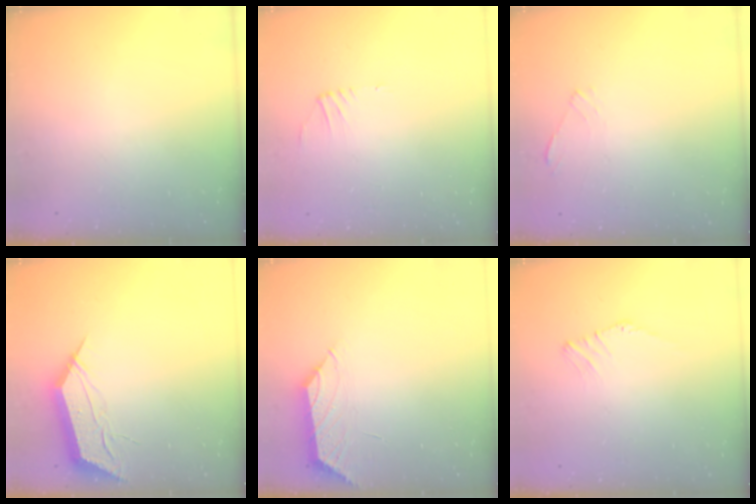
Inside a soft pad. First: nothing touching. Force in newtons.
{"total": 0.5, "press": 0.4, "slide": 0.4}
{"total": 0.6, "press": 0.5, "slide": 0.2}
{"total": 11.7, "press": 11.7, "slide": 0.6}
{"total": 0.9, "press": 0.7, "slide": 0.5}
{"total": 0.9, "press": 0.8, "slide": 0.4}